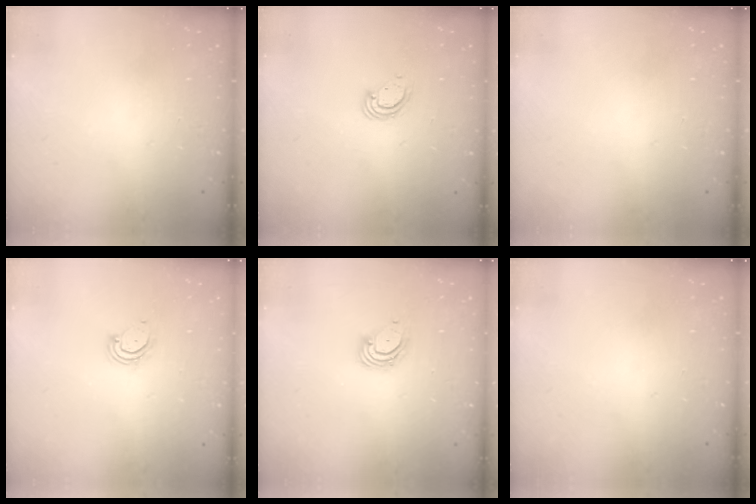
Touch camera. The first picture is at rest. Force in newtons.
{"total": 3.9, "press": 3.9, "slide": 0.1}
{"total": 0.0}
{"total": 3.4, "press": 3.3, "slide": 0.7}
{"total": 3.3, "press": 3.3, "slide": 0.3}
{"total": 0.0}